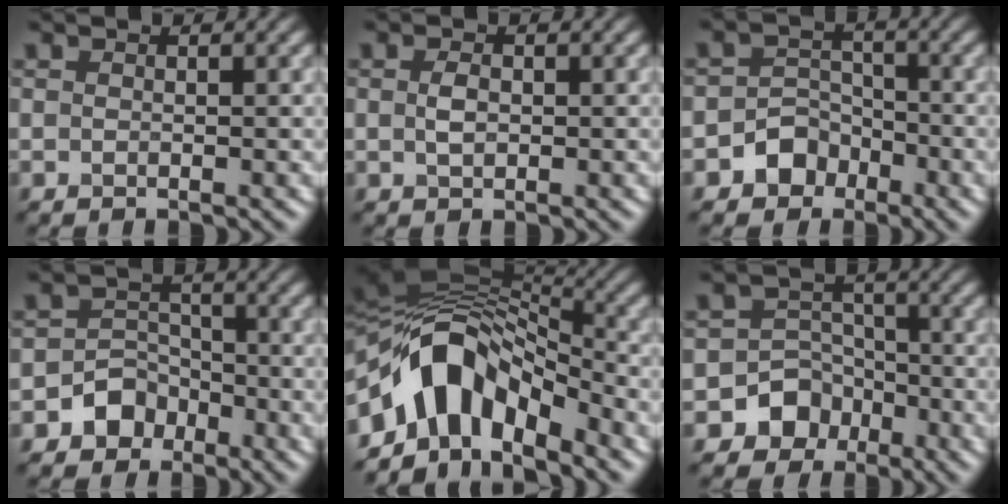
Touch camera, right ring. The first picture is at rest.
{"total": 1.5, "force": [0.1, 0.9, 1.2], "torque": [-0.025, -0.001, 0.002]}
{"total": 3.1, "force": [-1.8, 2.4, 0.8], "torque": [0.004, 0.007, -0.033]}
{"total": 3.2, "force": [-1.9, 2.5, 0.8], "torque": [0.007, 0.008, -0.034]}
{"total": 10.6, "force": [-4.8, 6.2, 7.1], "torque": [-0.112, 0.014, -0.089]}
{"total": 5.9, "force": [-3.3, 4.9, 0.8], "torque": [0.022, -0.003, -0.077]}